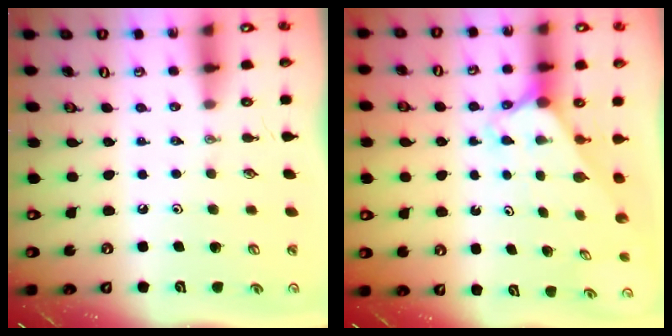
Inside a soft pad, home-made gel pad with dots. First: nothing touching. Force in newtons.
{"total": 2.2, "press": 2.2, "slide": 0.2}